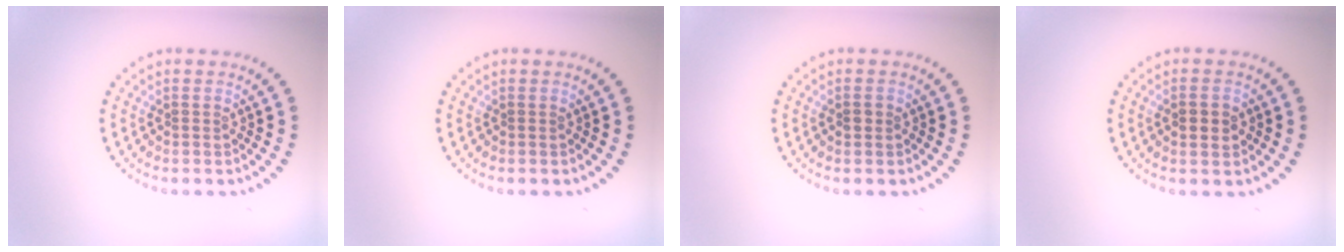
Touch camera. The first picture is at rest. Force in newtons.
{"total": 0.0}
{"total": 1.1, "press": 1.1, "slide": 0.0}
{"total": 2.6, "press": 2.6, "slide": 0.1}